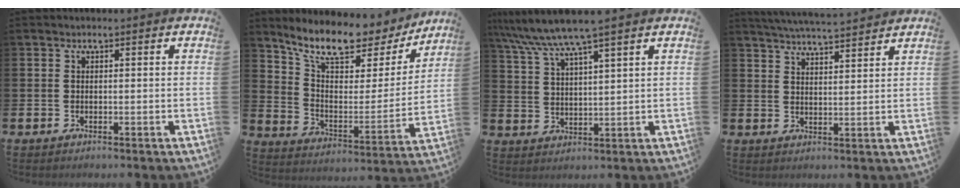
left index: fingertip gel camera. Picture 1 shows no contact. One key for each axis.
{"total": 10.8, "fx": 9.4, "fy": 3.1, "fz": 4.3, "tx": -0.118, "ty": -0.062, "tz": 0.161}
{"total": 7.2, "fx": 6.3, "fy": 0.1, "fz": 3.6, "tx": -0.094, "ty": -0.023, "tz": 0.111}
{"total": 4.9, "fx": 4.8, "fy": -0.1, "fz": 0.7, "tx": -0.034, "ty": -0.027, "tz": 0.088}